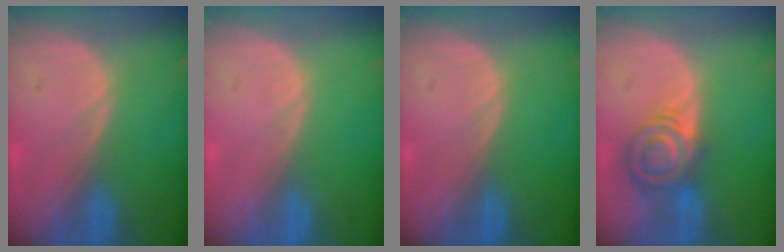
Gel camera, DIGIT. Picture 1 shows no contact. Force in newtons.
{"total": 0.0}
{"total": 0.0}
{"total": 6.9, "press": 6.4, "slide": 2.5}